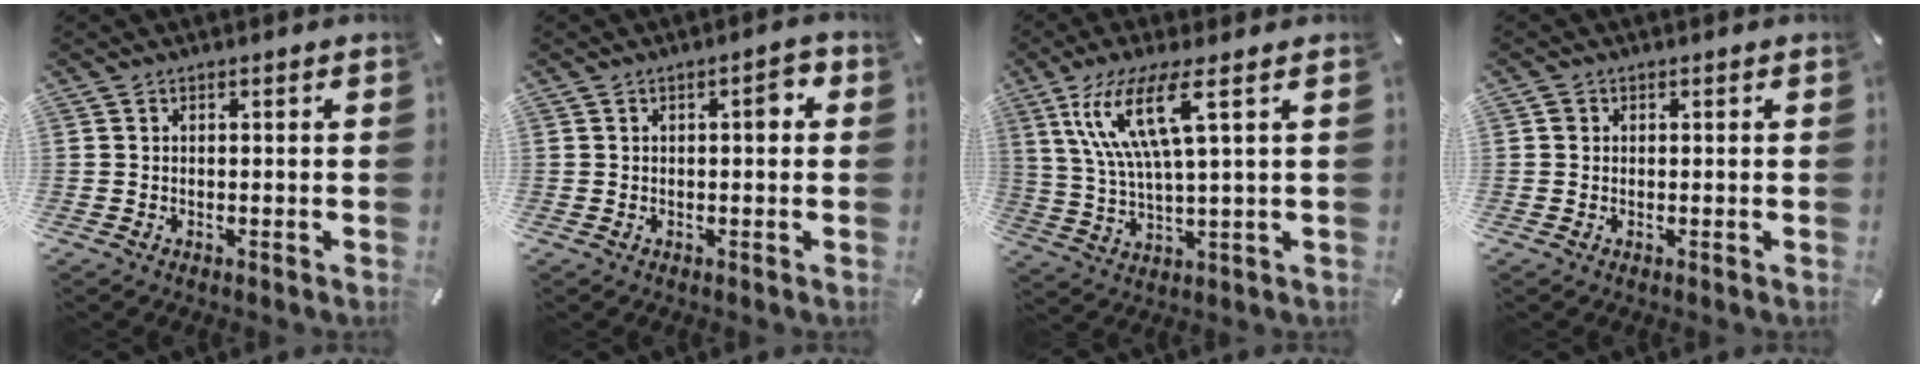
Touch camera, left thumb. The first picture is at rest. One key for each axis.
{"total": 3.7, "fx": 0.6, "fy": 1.6, "fz": 3.3, "tx": -0.033, "ty": -0.002, "tz": 0.000}
{"total": 13.6, "fx": 5.5, "fy": 2.6, "fz": 12.1, "tx": -0.259, "ty": -0.001, "tz": 0.089}
{"total": 1.0, "fx": 0.1, "fy": 1.0, "fz": 0.2, "tx": -0.004, "ty": 0.008, "tz": -0.001}